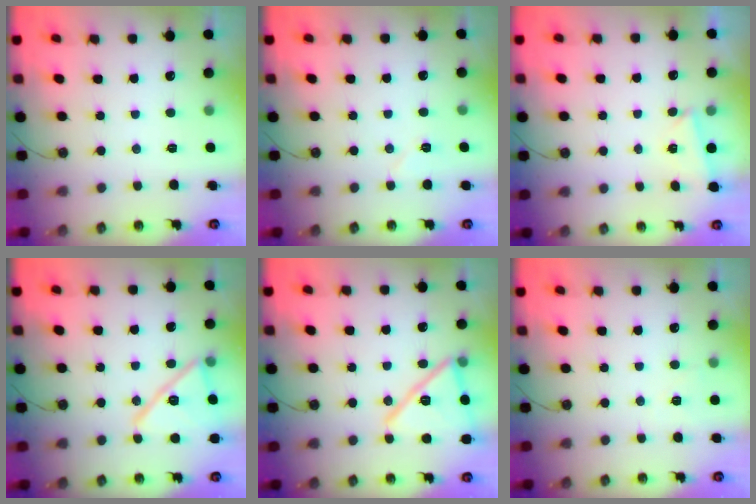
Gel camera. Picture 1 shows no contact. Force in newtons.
{"total": 4.8, "press": 4.5, "slide": 1.8}
{"total": 2.0, "press": 1.9, "slide": 0.7}
{"total": 16.6, "press": 16.5, "slide": 1.6}
{"total": 17.1, "press": 15.3, "slide": 7.5}
{"total": 5.1, "press": 5.0, "slide": 0.9}